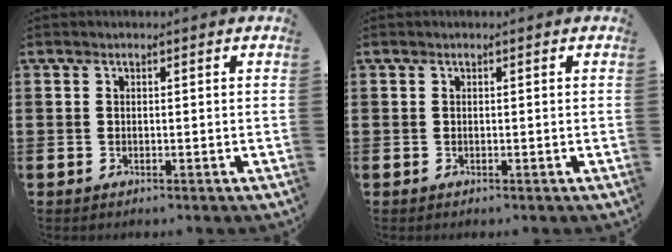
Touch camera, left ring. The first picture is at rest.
{"total": 0.0}